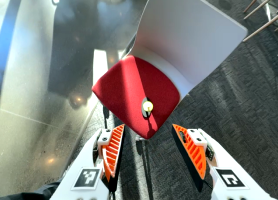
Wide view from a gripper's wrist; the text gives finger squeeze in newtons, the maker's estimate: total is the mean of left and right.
{"total": 0.0}